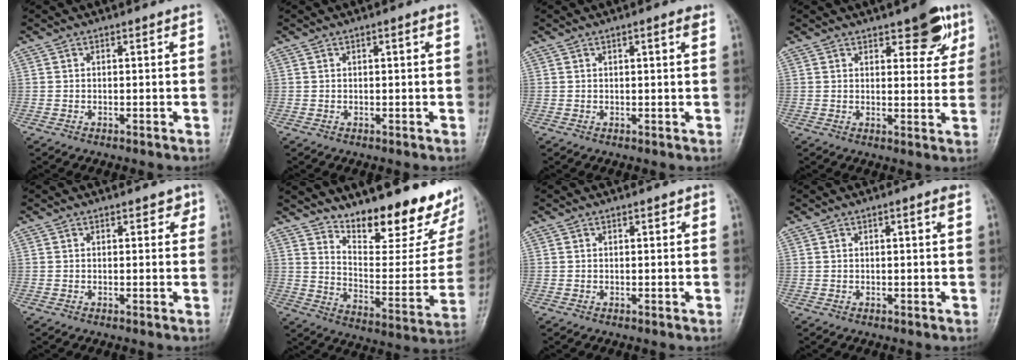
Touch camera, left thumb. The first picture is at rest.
{"total": 1.0, "force": [0.4, 0.1, 0.9], "torque": [-0.015, 0.002, 0.005]}
{"total": 1.9, "force": [1.0, 0.2, 1.6], "torque": [-0.022, -0.001, 0.012]}
{"total": 7.6, "force": [4.4, 3.3, 5.2], "torque": [-0.037, -0.020, 0.054]}
{"total": 2.0, "force": [1.2, 1.1, 1.0], "torque": [0.006, -0.003, 0.010]}
{"total": 22.4, "force": [16.7, 7.4, 13.0], "torque": [-0.143, -0.115, 0.243]}
{"total": 0.9, "force": [0.6, 0.4, 0.6], "torque": [-0.005, 0.000, 0.006]}
{"total": 1.4, "force": [0.7, 0.1, 1.3], "torque": [-0.020, 0.000, 0.009]}